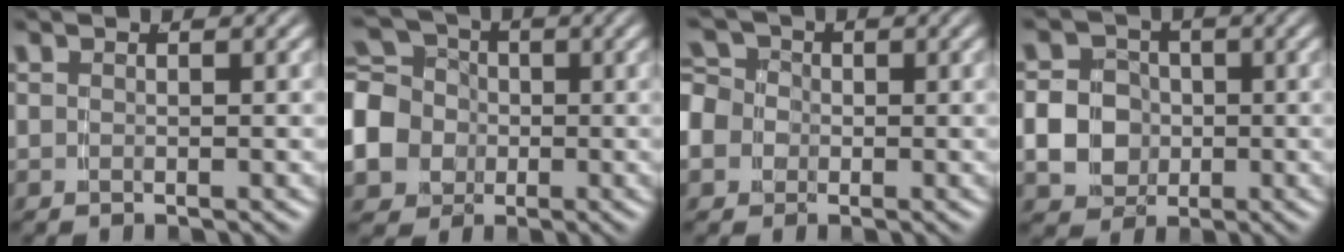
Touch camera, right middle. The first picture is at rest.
{"total": 9.3, "force": [-1.1, 8.2, 4.2], "torque": [-0.108, -0.042, -0.010]}
{"total": 7.5, "force": [-0.4, 6.9, 2.9], "torque": [-0.075, -0.021, -0.014]}
{"total": 9.5, "force": [-1.3, 8.8, 3.5], "torque": [-0.090, -0.036, -0.019]}